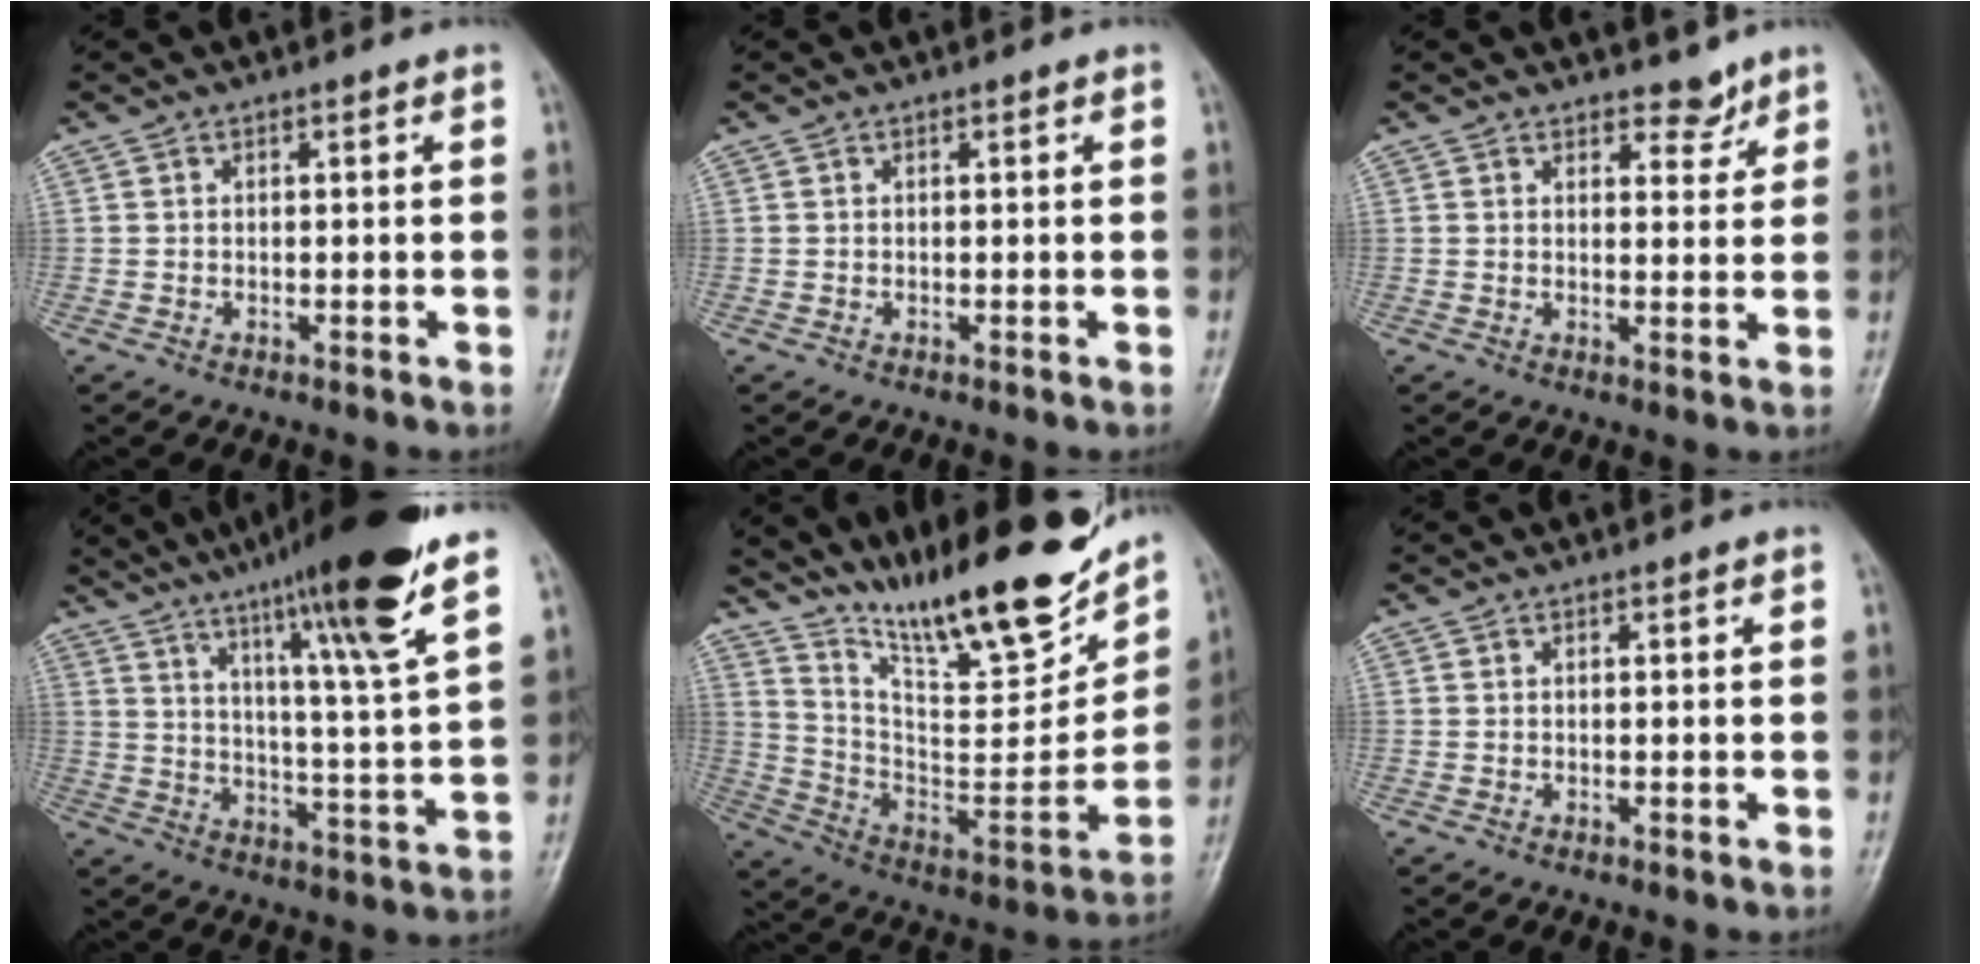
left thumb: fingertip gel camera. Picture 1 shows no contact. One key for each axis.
{"total": 0.0}
{"total": 3.5, "fx": 2.9, "fy": 1.7, "fz": 1.1, "tx": 0.008, "ty": -0.020, "tz": 0.042}
{"total": 19.8, "fx": 12.9, "fy": 0.2, "fz": 15.0, "tx": -0.219, "ty": -0.051, "tz": 0.193}
{"total": 24.2, "fx": 18.9, "fy": 5.4, "fz": 14.1, "tx": -0.187, "ty": -0.103, "tz": 0.320}
{"total": 0.0}